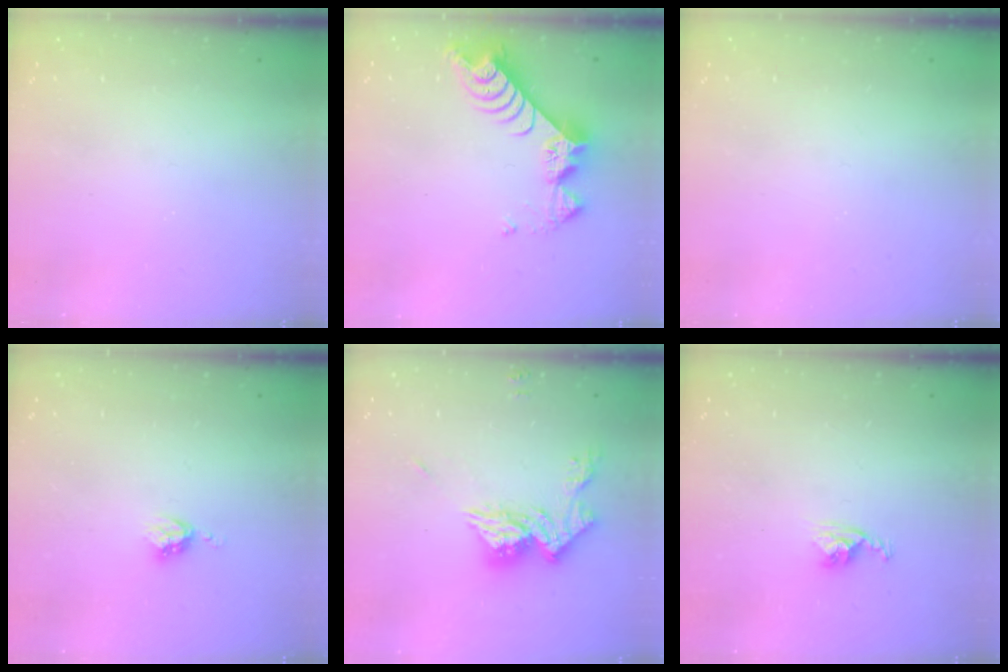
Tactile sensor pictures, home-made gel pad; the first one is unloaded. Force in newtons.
{"total": 9.1, "press": 9.1, "slide": 0.7}
{"total": 0.0}
{"total": 3.2, "press": 3.2, "slide": 0.3}
{"total": 13.3, "press": 13.3, "slide": 1.3}
{"total": 4.5, "press": 4.5, "slide": 0.4}